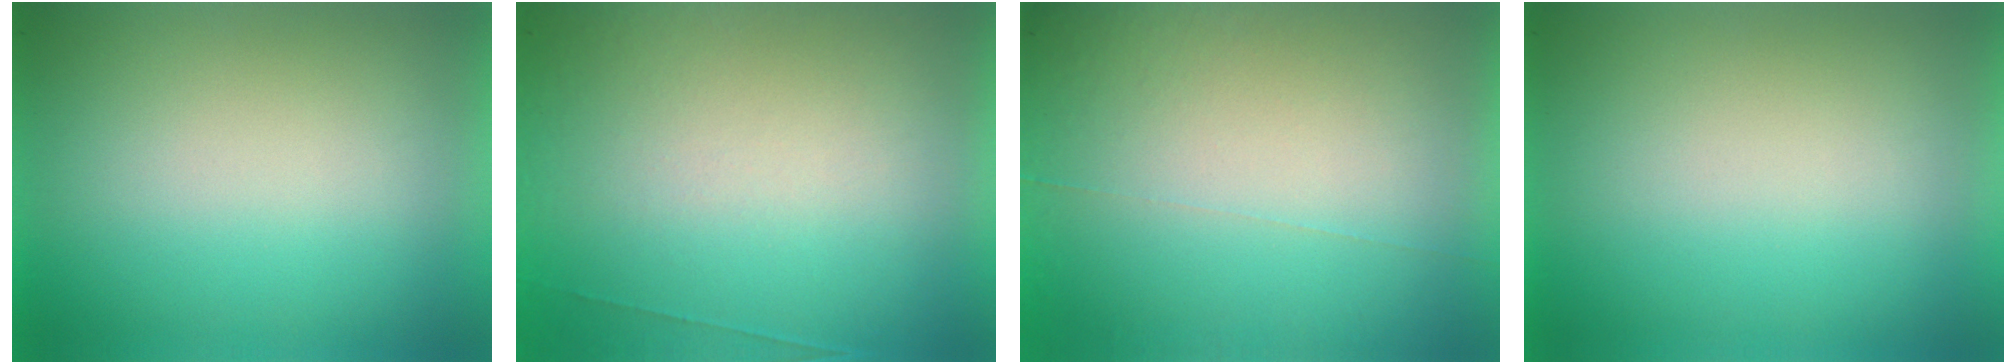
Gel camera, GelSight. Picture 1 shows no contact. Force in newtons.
{"total": 7.8}
{"total": 4.4}
{"total": 0.0}